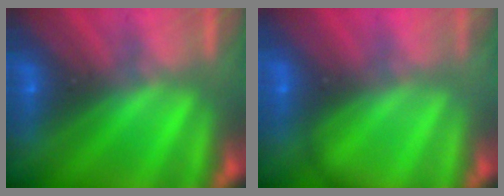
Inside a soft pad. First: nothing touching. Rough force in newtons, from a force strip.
{"total": 2.2}